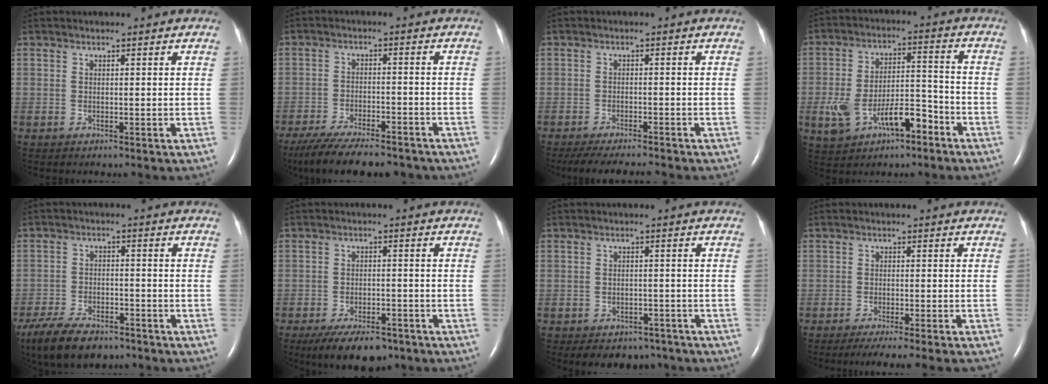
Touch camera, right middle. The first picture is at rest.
{"total": 16.6, "force": [-14.0, 3.9, 7.9], "torque": [-0.158, -0.023, -0.206]}
{"total": 8.9, "force": [-8.0, 1.1, 3.8], "torque": [-0.058, -0.013, -0.117]}
{"total": 10.7, "force": [-4.9, 4.6, 8.3], "torque": [-0.162, 0.020, -0.073]}
{"total": 10.8, "force": [-8.2, 4.3, 5.6], "torque": [-0.103, -0.014, -0.137]}
{"total": 9.5, "force": [-7.0, 3.9, 5.1], "torque": [-0.081, -0.006, -0.109]}
{"total": 8.4, "force": [-6.9, 4.3, 2.2], "torque": [-0.026, 0.007, -0.081]}
{"total": 8.5, "force": [-7.2, -1.2, 4.5], "torque": [-0.038, -0.020, -0.104]}